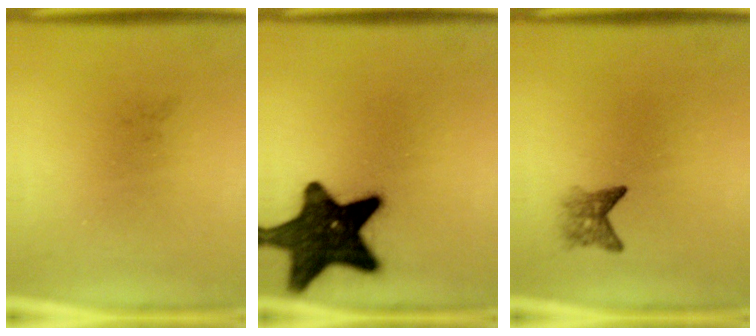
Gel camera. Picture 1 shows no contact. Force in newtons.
{"total": 17.4}
{"total": 2.2}